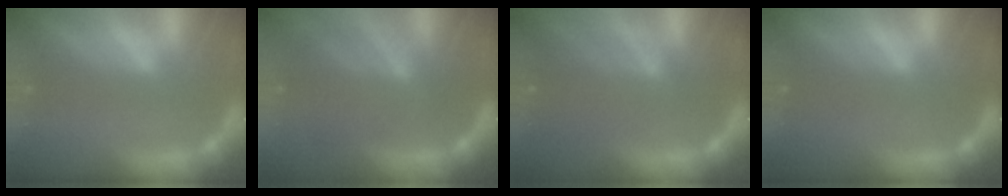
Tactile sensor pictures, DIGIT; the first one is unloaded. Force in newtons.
{"total": 6.5}
{"total": 6.0}
{"total": 1.4}